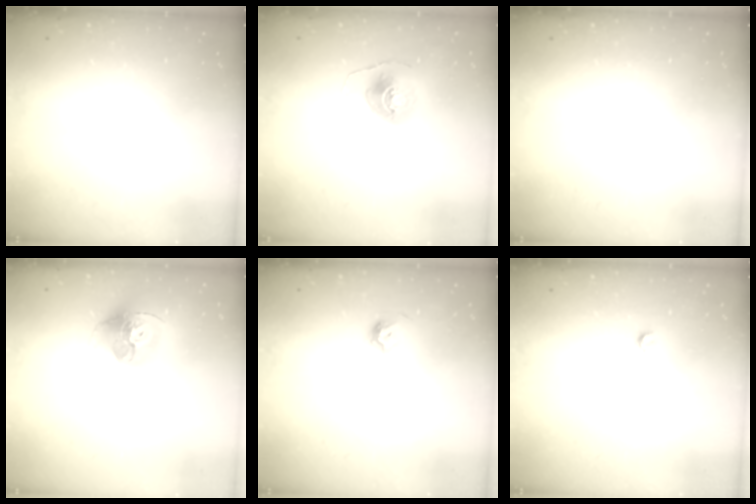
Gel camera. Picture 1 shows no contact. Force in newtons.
{"total": 7.3, "press": 7.3, "slide": 0.1}
{"total": 0.0}
{"total": 16.6, "press": 16.6, "slide": 1.6}
{"total": 5.7, "press": 5.6, "slide": 1.0}
{"total": 3.0, "press": 3.0, "slide": 0.3}